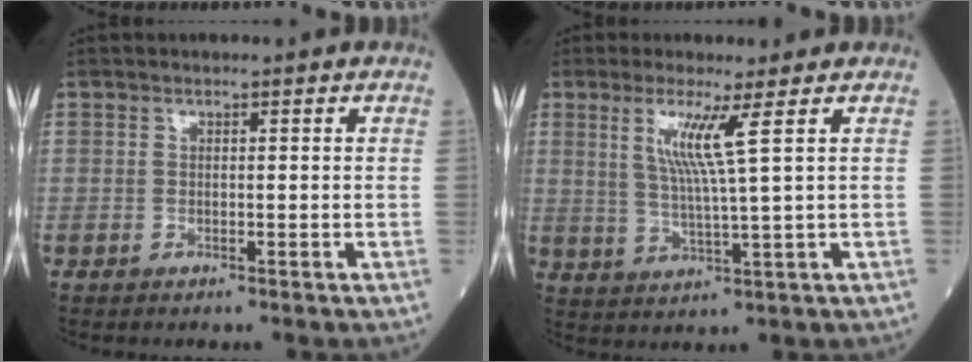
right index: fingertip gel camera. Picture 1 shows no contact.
{"total": 6.2, "force": [2.4, -1.2, 5.6], "torque": [-0.112, -0.009, 0.050]}